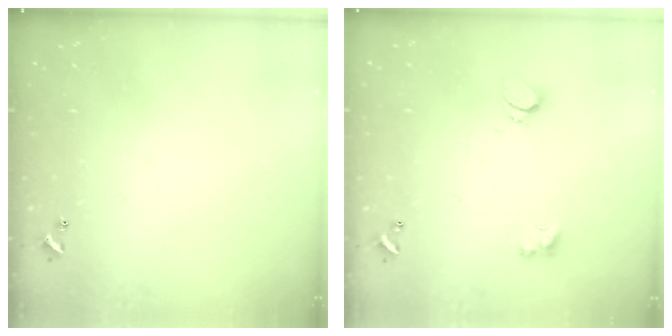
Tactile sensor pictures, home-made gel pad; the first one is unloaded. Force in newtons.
{"total": 2.1, "press": 2.0, "slide": 0.7}